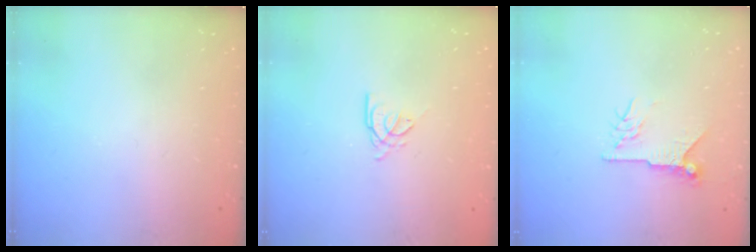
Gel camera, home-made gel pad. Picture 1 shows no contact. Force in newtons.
{"total": 0.9, "press": 0.8, "slide": 0.2}
{"total": 7.2, "press": 7.2, "slide": 0.2}